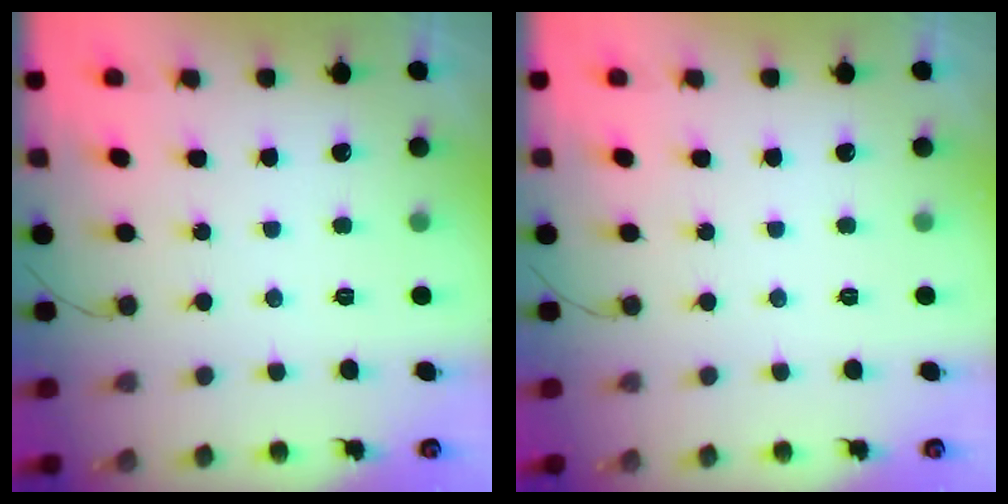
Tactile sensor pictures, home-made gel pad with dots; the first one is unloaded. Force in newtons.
{"total": 0.0}